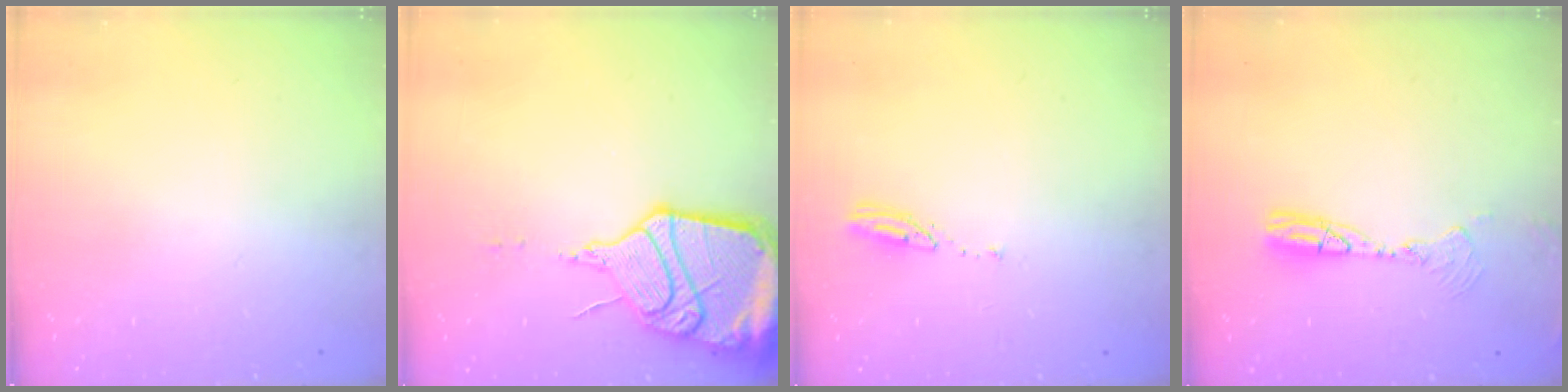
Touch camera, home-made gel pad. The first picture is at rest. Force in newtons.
{"total": 19.2, "press": 18.4, "slide": 5.2}
{"total": 3.0, "press": 2.9, "slide": 0.3}
{"total": 9.2, "press": 9.0, "slide": 2.2}